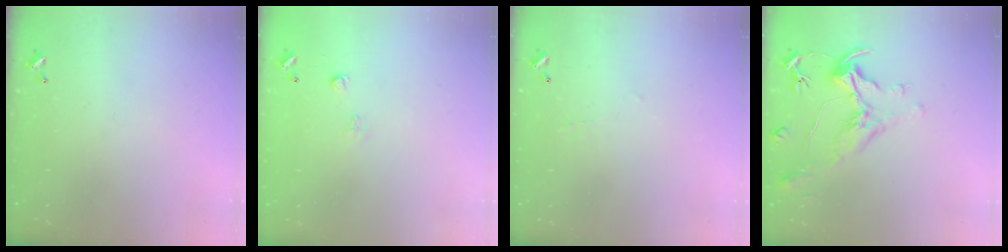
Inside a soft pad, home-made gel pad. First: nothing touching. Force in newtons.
{"total": 5.1, "press": 5.1, "slide": 0.7}
{"total": 2.2, "press": 2.1, "slide": 0.4}
{"total": 2.2, "press": 1.7, "slide": 1.3}